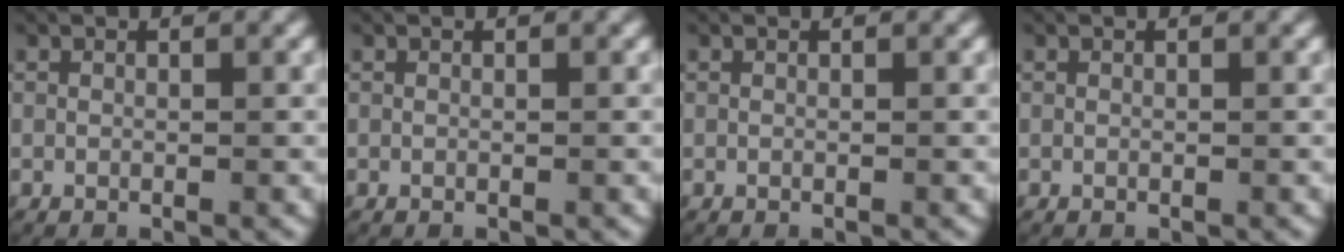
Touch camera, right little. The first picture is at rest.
{"total": 0.0}
{"total": 0.0}
{"total": 0.0}